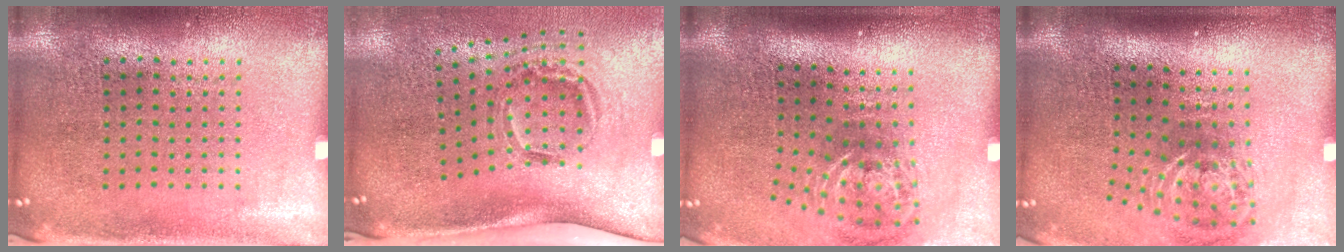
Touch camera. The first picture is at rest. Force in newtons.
{"total": 2.1, "press": 1.2, "slide": 1.7}
{"total": 1.8, "press": 1.2, "slide": 1.3}
{"total": 2.0, "press": 1.2, "slide": 1.6}